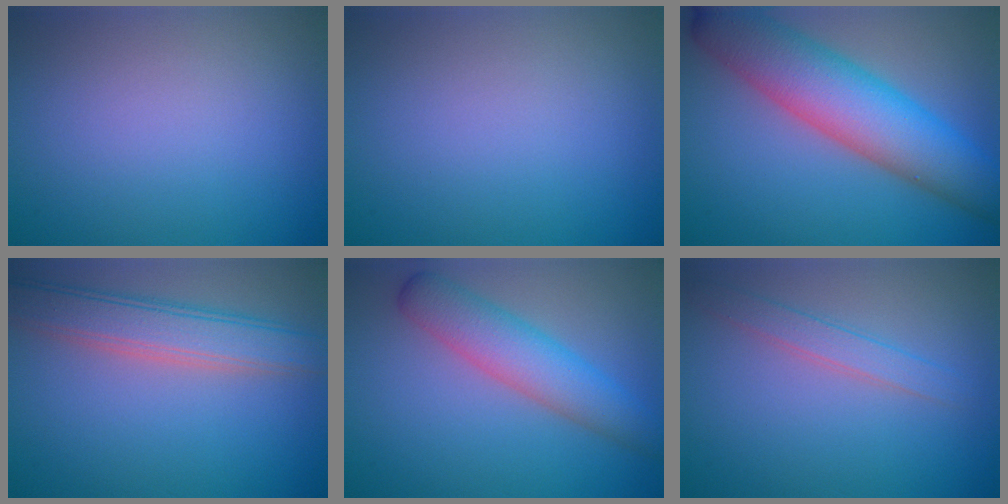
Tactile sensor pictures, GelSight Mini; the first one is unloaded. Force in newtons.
{"total": 0.0}
{"total": 9.9, "press": 9.9, "slide": 0.2}
{"total": 5.3, "press": 5.3, "slide": 0.3}
{"total": 5.1, "press": 5.1, "slide": 0.0}
{"total": 2.1, "press": 2.1, "slide": 0.0}